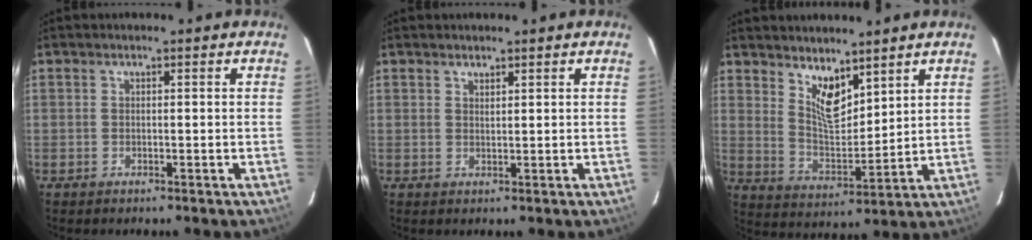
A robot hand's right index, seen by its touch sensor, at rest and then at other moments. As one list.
[{"total": 1.1, "force": [1.0, 0.3, 0.4], "torque": [-0.005, 0.000, 0.018]}, {"total": 8.1, "force": [5.7, 3.1, 4.8], "torque": [-0.079, -0.010, 0.110]}]